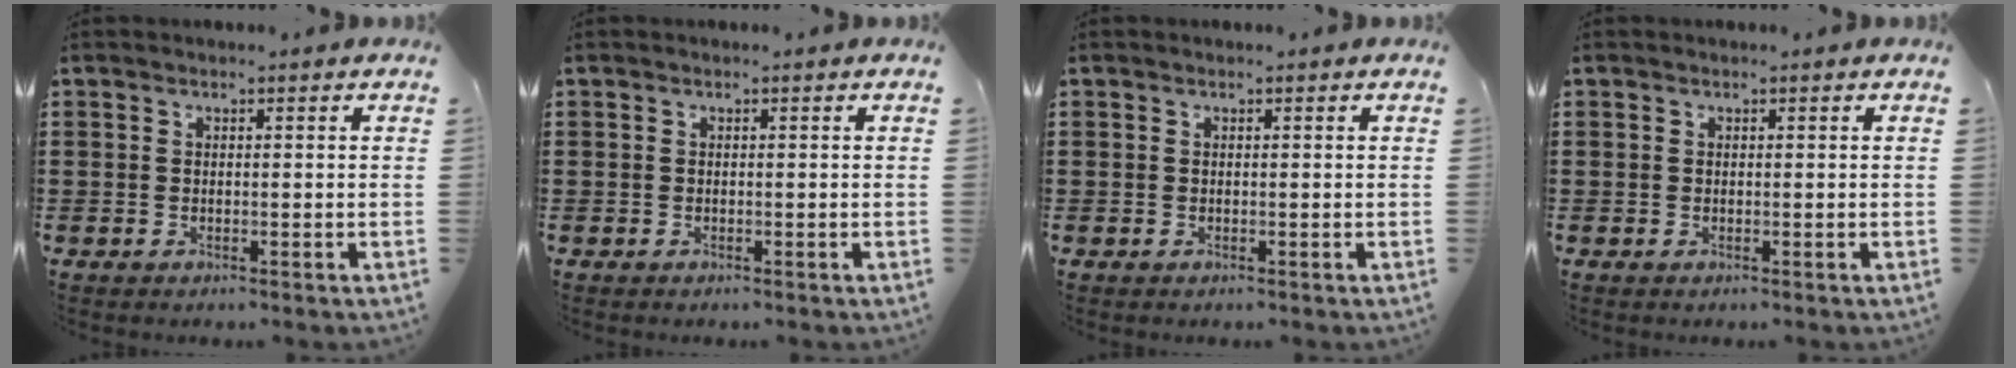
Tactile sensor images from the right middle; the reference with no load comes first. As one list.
[{"total": 0.0}, {"total": 0.0}, {"total": 0.0}]